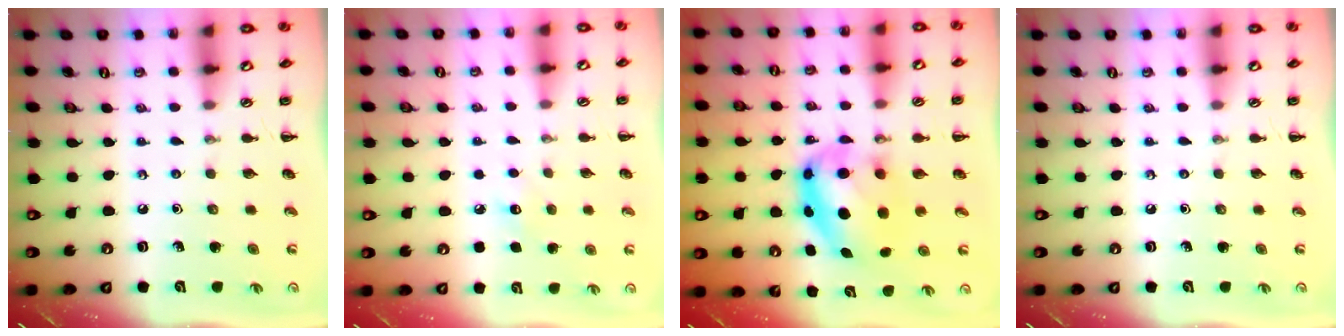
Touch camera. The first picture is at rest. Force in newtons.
{"total": 5.8, "press": 5.7, "slide": 1.5}
{"total": 9.1, "press": 8.9, "slide": 2.0}
{"total": 0.0}